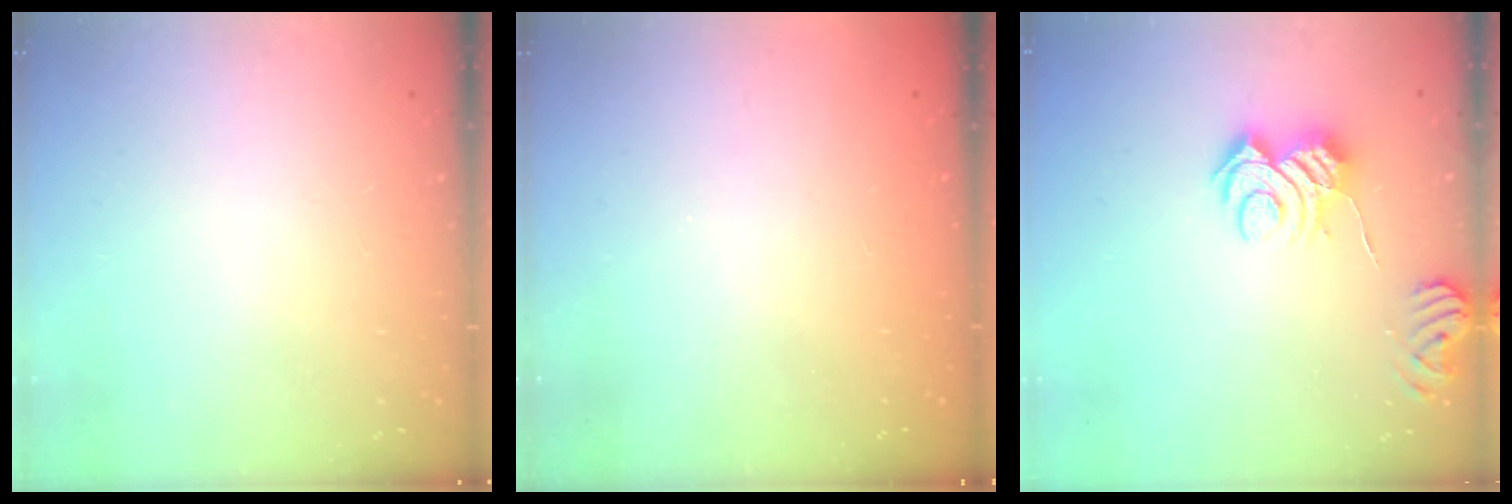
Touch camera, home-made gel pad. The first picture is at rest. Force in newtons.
{"total": 2.3, "press": 2.2, "slide": 0.8}
{"total": 8.5, "press": 8.5, "slide": 0.7}